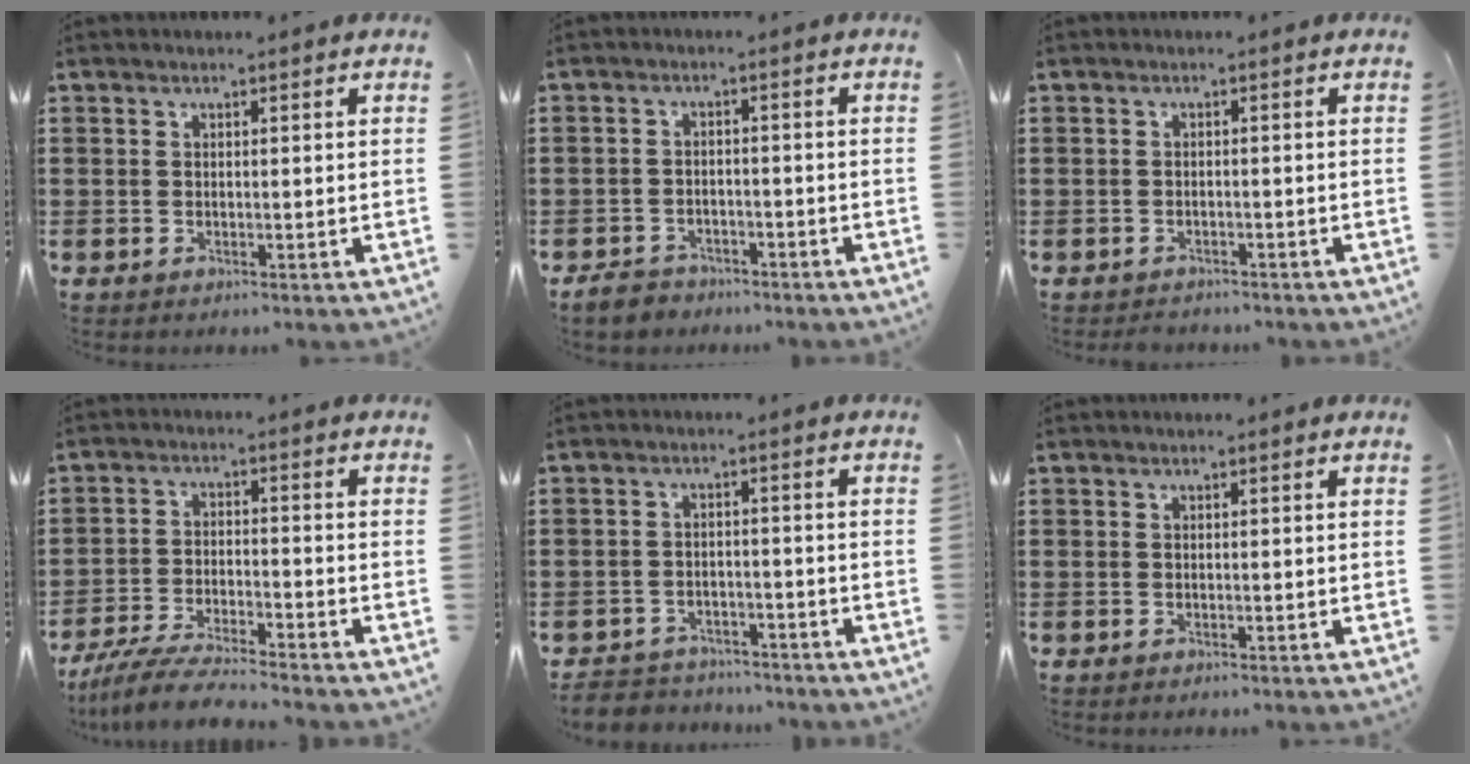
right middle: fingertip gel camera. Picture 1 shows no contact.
{"total": 3.0, "force": [-2.8, 1.1, 0.0], "torque": [-0.007, 0.005, -0.060]}
{"total": 1.1, "force": [-1.0, 0.4, -0.1], "torque": [0.000, 0.004, -0.024]}
{"total": 6.4, "force": [-5.9, 0.3, 2.4], "torque": [-0.056, -0.010, -0.116]}
{"total": 3.5, "force": [-3.4, 0.9, -0.3], "torque": [-0.002, 0.001, -0.074]}
{"total": 0.0}